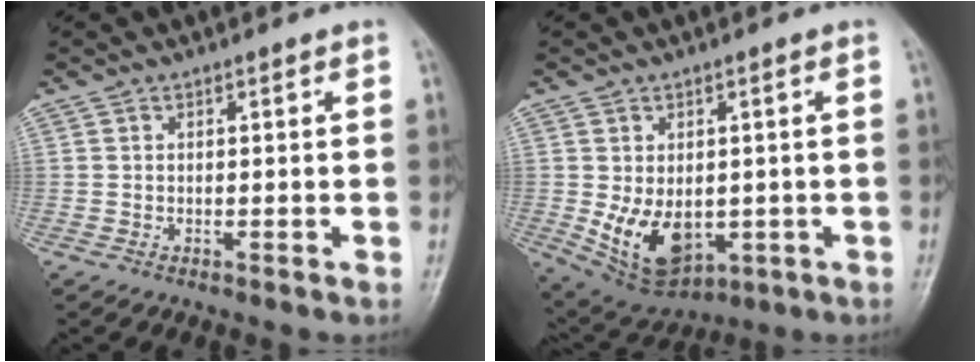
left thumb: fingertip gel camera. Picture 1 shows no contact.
{"total": 10.7, "force": [-1.4, 7.2, 7.8], "torque": [-0.112, -0.013, -0.001]}